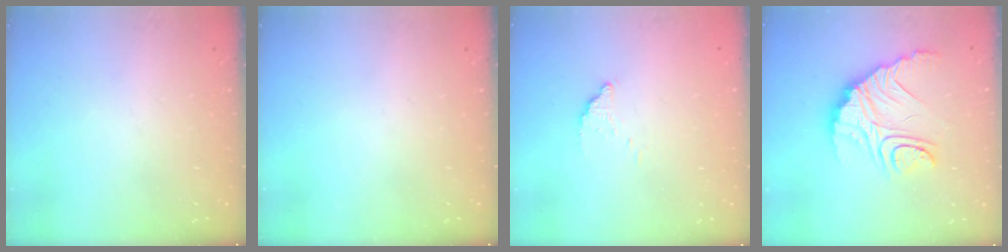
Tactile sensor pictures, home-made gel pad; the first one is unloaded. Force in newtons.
{"total": 0.0}
{"total": 2.8, "press": 2.8, "slide": 0.0}
{"total": 16.2, "press": 16.2, "slide": 1.4}